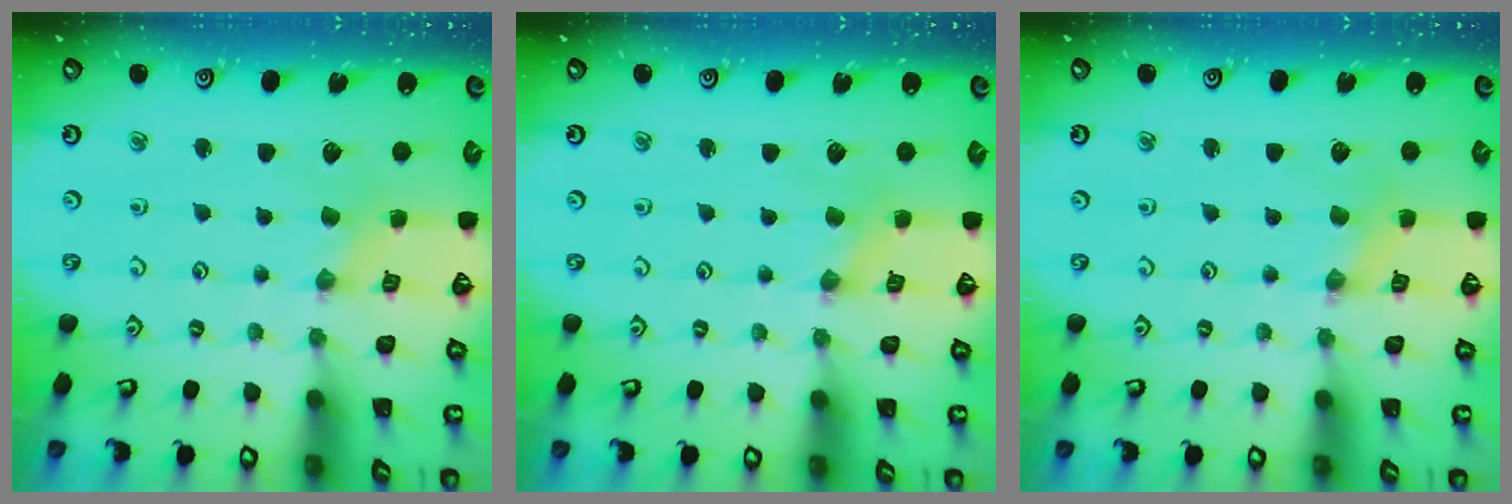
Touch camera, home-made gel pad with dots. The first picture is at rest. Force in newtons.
{"total": 0.0}
{"total": 1.3, "press": 1.2, "slide": 0.3}